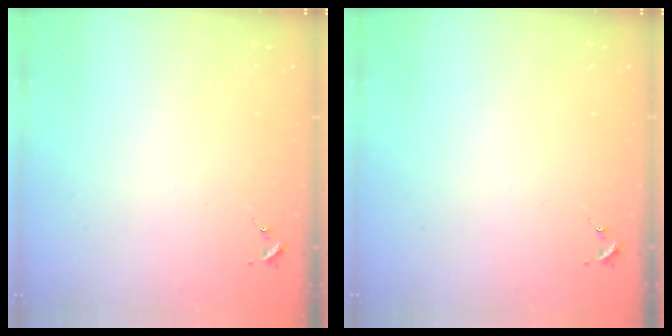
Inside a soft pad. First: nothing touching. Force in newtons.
{"total": 0.0}